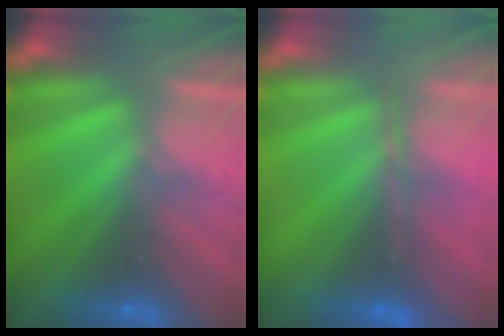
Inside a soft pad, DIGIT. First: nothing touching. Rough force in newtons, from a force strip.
{"total": 1.7}